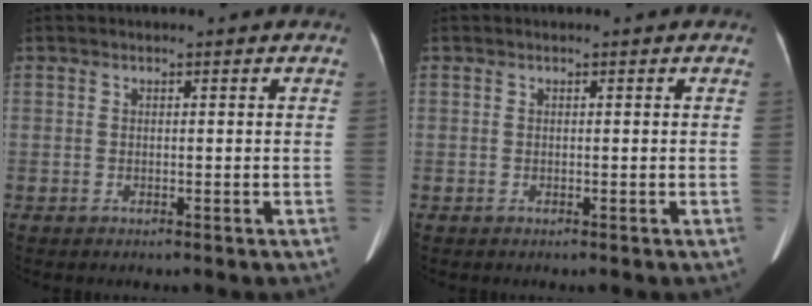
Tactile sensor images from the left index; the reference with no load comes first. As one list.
[{"total": 0.0}]